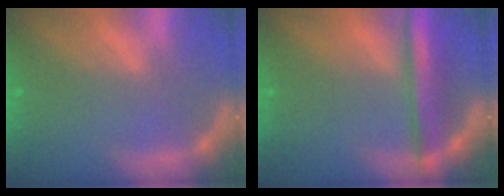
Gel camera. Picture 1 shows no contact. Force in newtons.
{"total": 5.0}